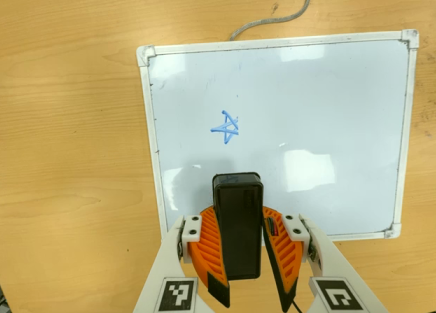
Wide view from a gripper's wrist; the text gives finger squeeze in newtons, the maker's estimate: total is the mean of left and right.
{"total": 10.3, "left": 9.6, "right": 11.1}